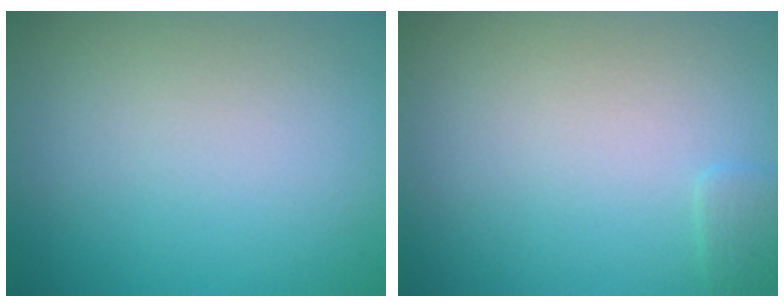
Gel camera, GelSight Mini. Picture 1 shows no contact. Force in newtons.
{"total": 0.9, "press": 0.9, "slide": 0.0}